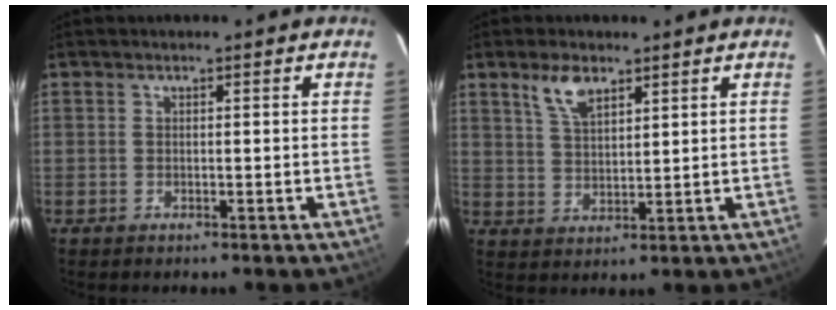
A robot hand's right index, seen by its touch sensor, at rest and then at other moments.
{"total": 5.9, "force": [3.8, 2.6, 3.7], "torque": [-0.069, 0.006, 0.078]}